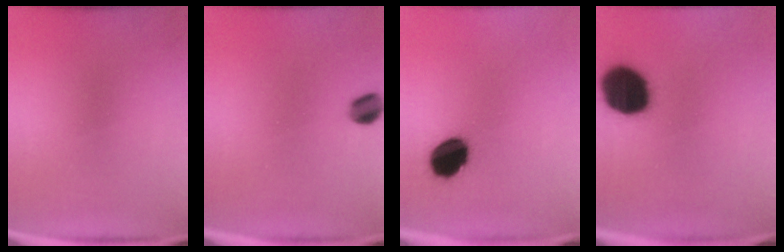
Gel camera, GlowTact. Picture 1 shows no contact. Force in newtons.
{"total": 4.3}
{"total": 11.8}
{"total": 17.9}